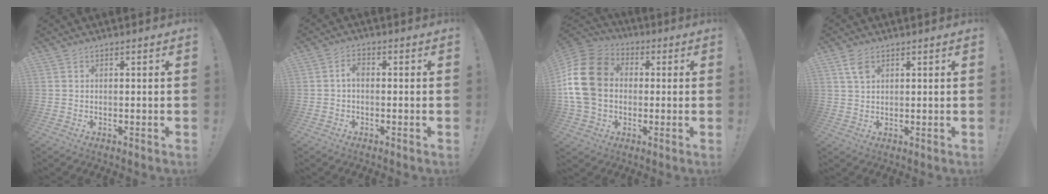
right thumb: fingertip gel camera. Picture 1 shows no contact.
{"total": 2.8, "force": [-0.5, 1.4, 2.4], "torque": [-0.050, 0.013, -0.009]}
{"total": 18.9, "force": [1.5, 14.3, 12.2], "torque": [-0.224, 0.018, 0.032]}
{"total": 4.1, "force": [2.2, 2.1, 2.8], "torque": [-0.048, -0.005, 0.040]}